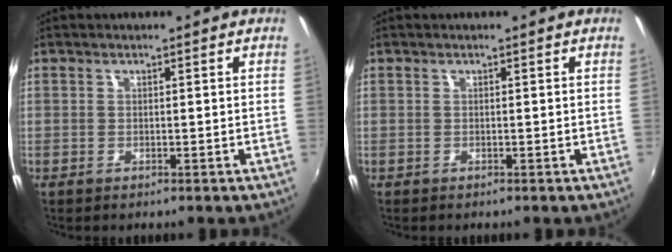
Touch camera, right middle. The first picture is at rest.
{"total": 0.0}